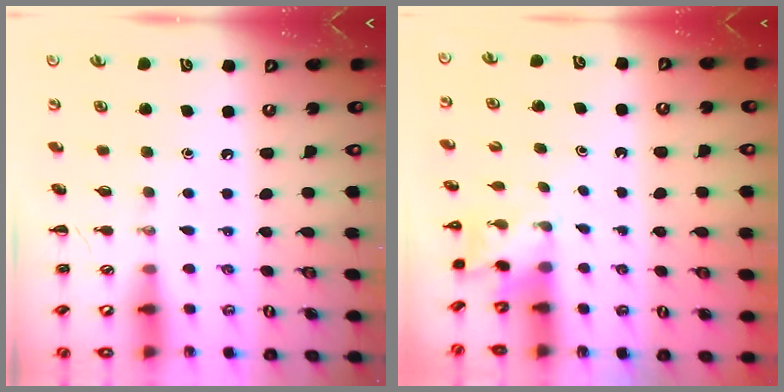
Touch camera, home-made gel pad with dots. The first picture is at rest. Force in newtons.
{"total": 1.9, "press": 1.8, "slide": 0.6}